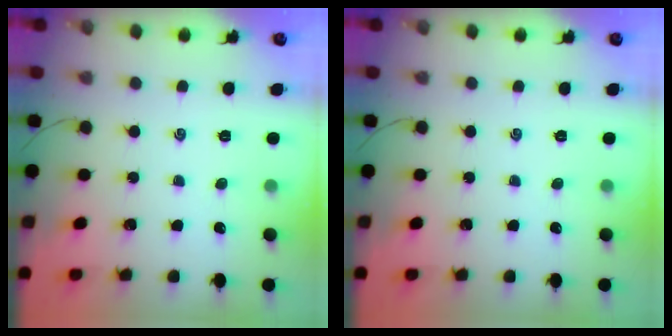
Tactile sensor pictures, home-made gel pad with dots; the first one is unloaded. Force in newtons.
{"total": 0.0}